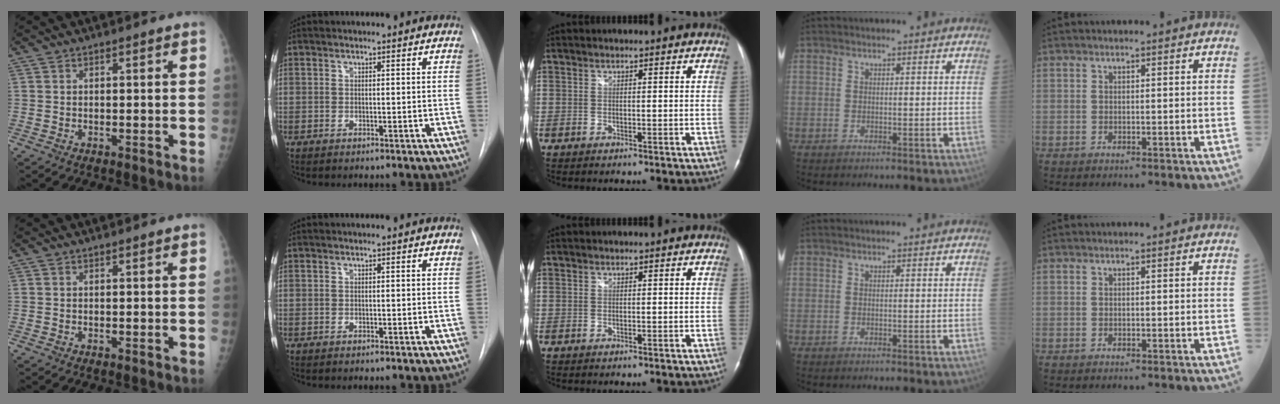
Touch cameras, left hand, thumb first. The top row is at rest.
{}